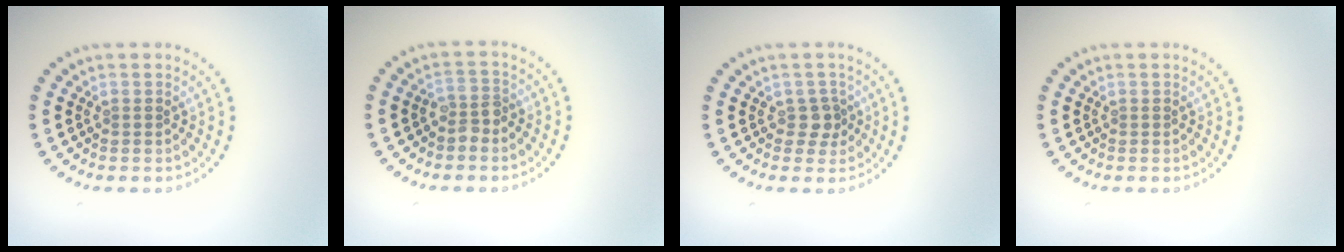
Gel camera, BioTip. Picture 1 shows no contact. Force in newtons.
{"total": 1.8, "press": 1.6, "slide": 0.8}
{"total": 1.6, "press": 1.3, "slide": 1.0}
{"total": 0.0}